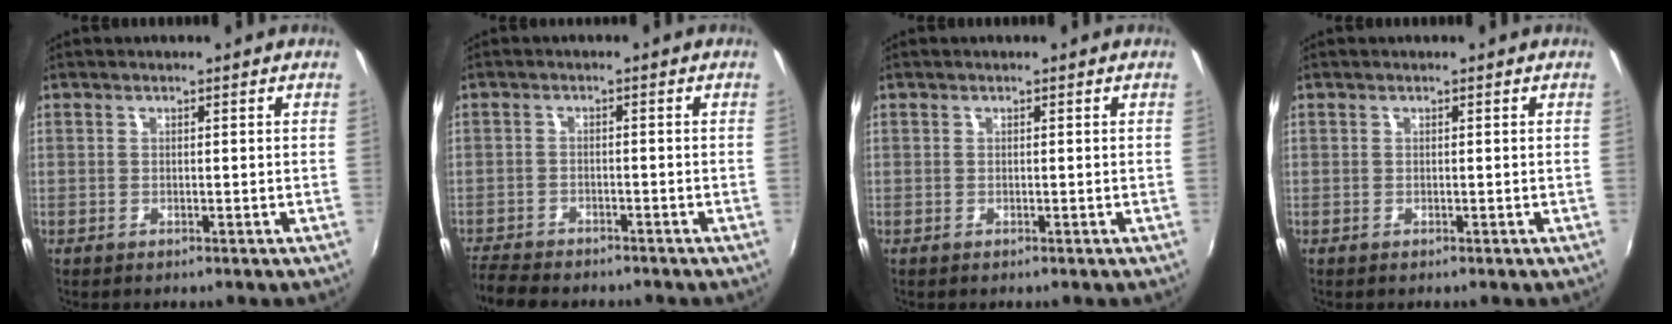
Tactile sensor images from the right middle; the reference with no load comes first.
{"total": 7.5, "force": [-6.9, 1.8, 2.3], "torque": [-0.075, -0.024, -0.118]}
{"total": 0.0}
{"total": 0.0}